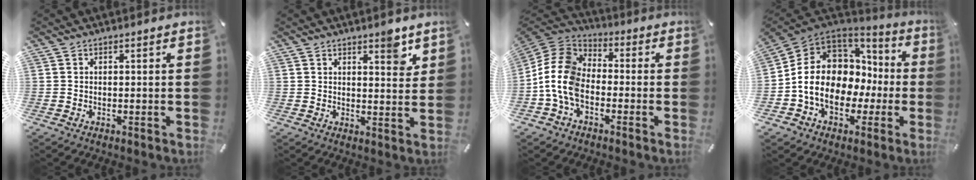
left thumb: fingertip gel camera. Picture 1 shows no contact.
{"total": 5.5, "force": [4.0, 2.1, 3.1], "torque": [-0.021, -0.031, 0.062]}
{"total": 12.5, "force": [-4.2, 8.7, 7.9], "torque": [-0.180, 0.016, -0.080]}
{"total": 14.5, "force": [-1.6, 11.7, 8.4], "torque": [-0.172, 0.002, -0.025]}